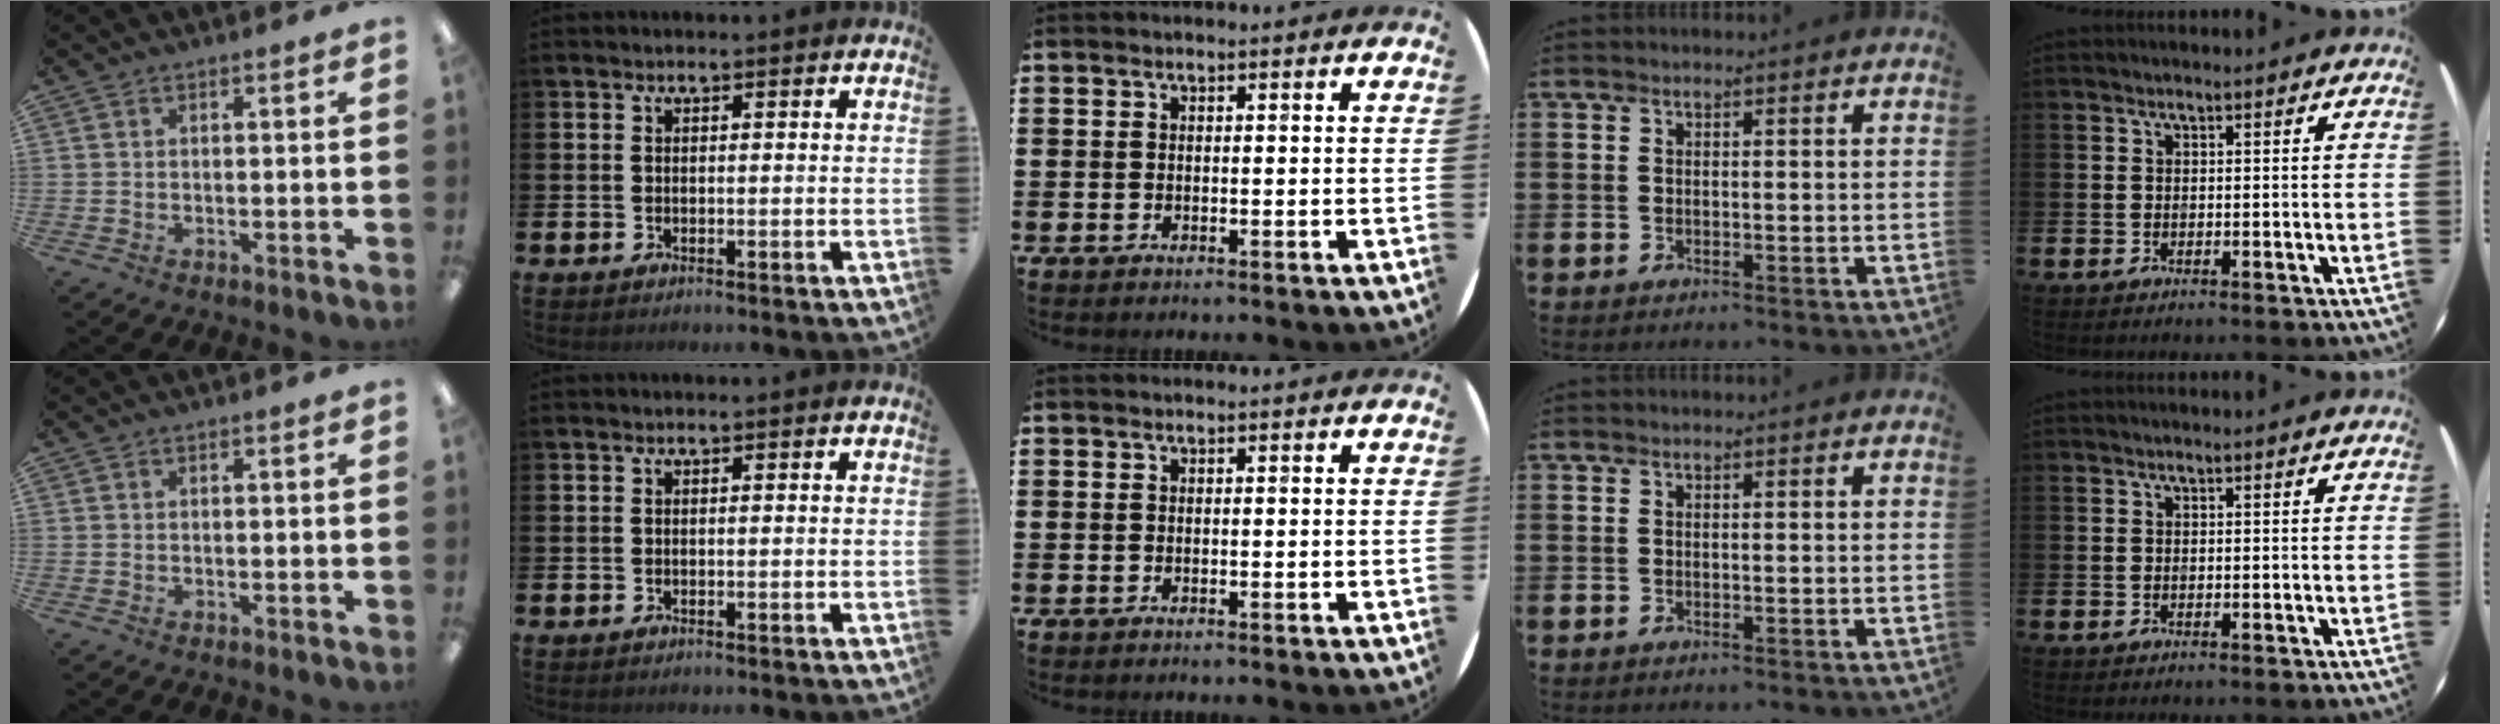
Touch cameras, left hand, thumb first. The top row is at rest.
{}